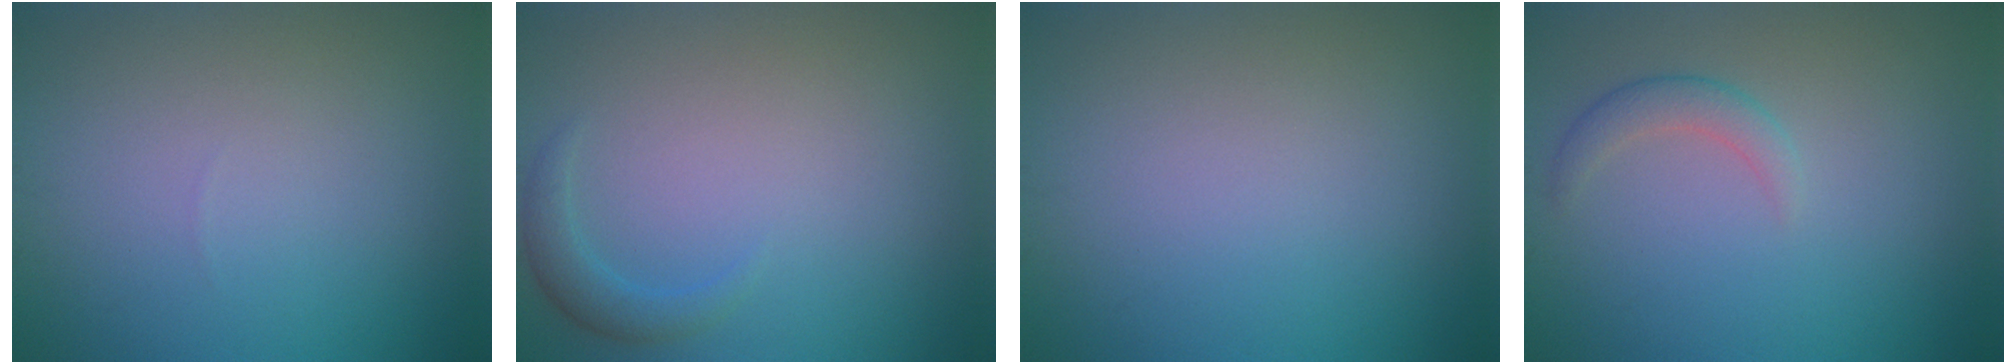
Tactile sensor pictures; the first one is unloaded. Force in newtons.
{"total": 1.6, "press": 1.6, "slide": 0.1}
{"total": 0.0}
{"total": 1.8, "press": 1.8, "slide": 0.1}